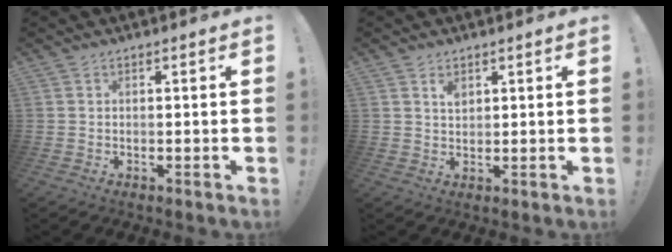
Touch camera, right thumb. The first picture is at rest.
{"total": 2.3, "force": [1.4, 1.3, 1.3], "torque": [-0.007, -0.010, 0.021]}